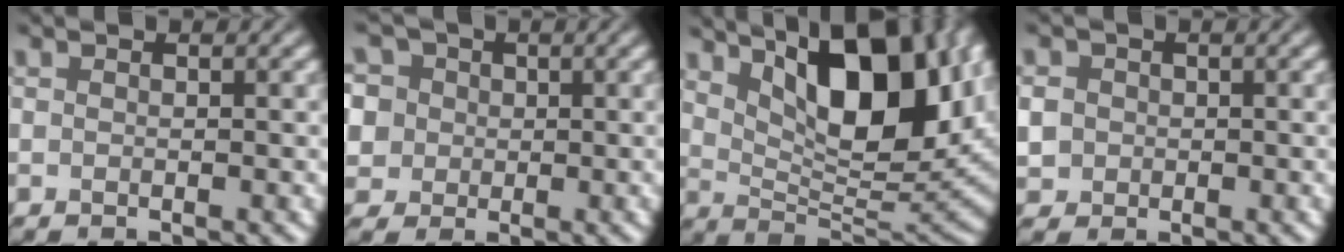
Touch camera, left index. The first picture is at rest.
{"total": 9.3, "force": [4.1, 7.1, 4.2], "torque": [-0.090, 0.033, 0.042]}
{"total": 12.6, "force": [5.4, 4.7, 10.4], "torque": [-0.151, 0.005, 0.093]}
{"total": 3.1, "force": [0.3, 2.9, 1.0], "torque": [-0.026, 0.016, 0.001]}